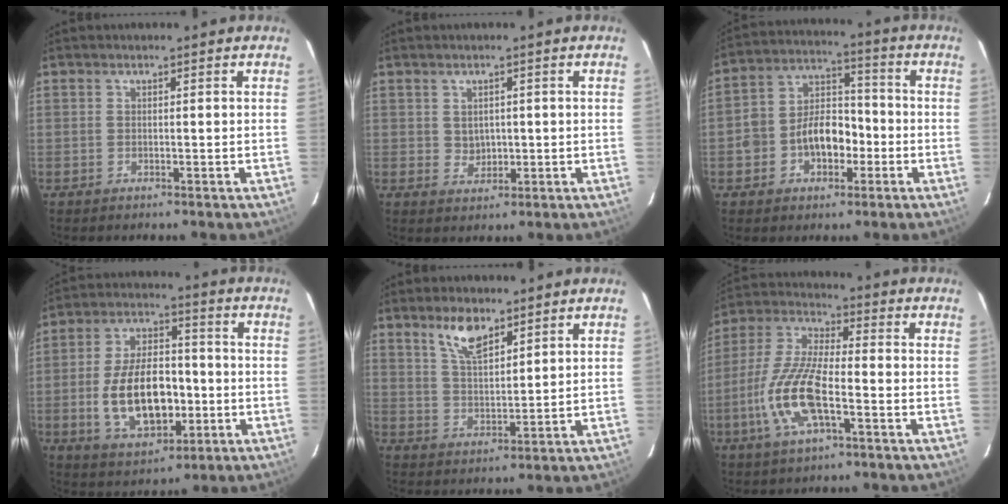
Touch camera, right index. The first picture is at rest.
{"total": 2.8, "force": [0.4, 2.6, 1.0], "torque": [-0.015, 0.002, 0.013]}
{"total": 10.6, "force": [-3.3, 7.6, 6.7], "torque": [-0.131, 0.032, -0.049]}
{"total": 15.4, "force": [-3.2, 8.4, 12.5], "torque": [-0.248, 0.007, -0.037]}
{"total": 7.2, "force": [5.0, 2.8, 4.5], "torque": [-0.077, 0.001, 0.099]}
{"total": 14.0, "force": [-4.6, 4.5, 12.4], "torque": [-0.267, -0.004, -0.093]}